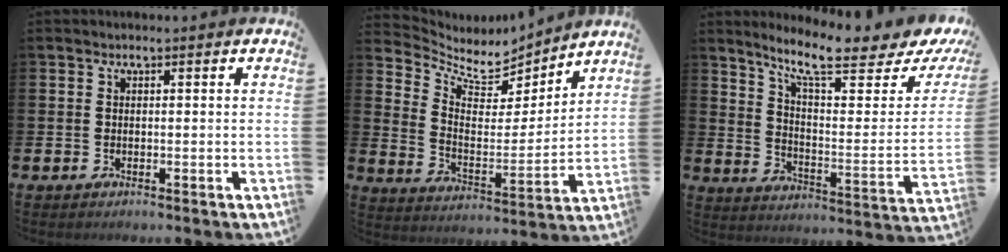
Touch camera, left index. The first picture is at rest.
{"total": 6.6, "force": [5.9, 2.6, 1.3], "torque": [-0.059, -0.051, 0.100]}
{"total": 10.2, "force": [8.5, 1.7, 5.4], "torque": [-0.113, -0.069, 0.135]}